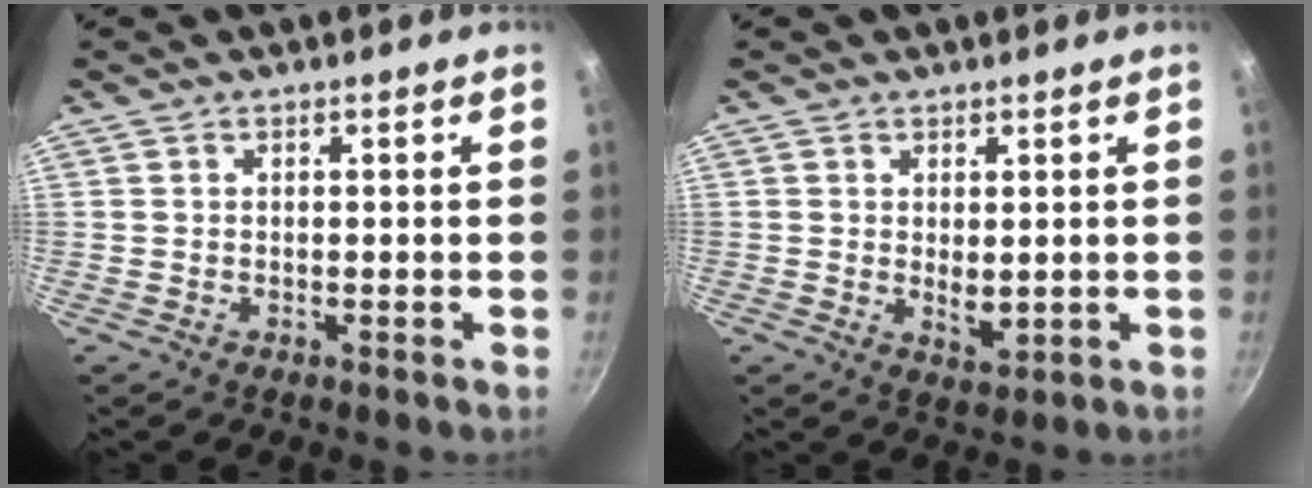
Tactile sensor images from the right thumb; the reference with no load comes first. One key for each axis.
{"total": 3.2, "fx": 0.5, "fy": 1.8, "fz": 2.6, "tx": -0.041, "ty": -0.012, "tz": 0.012}